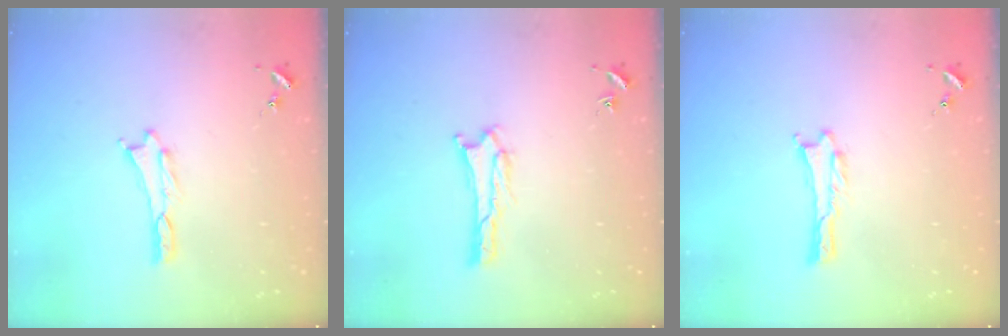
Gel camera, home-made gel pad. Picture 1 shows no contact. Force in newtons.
{"total": 0.8, "press": 0.8, "slide": 0.1}
{"total": 0.0}